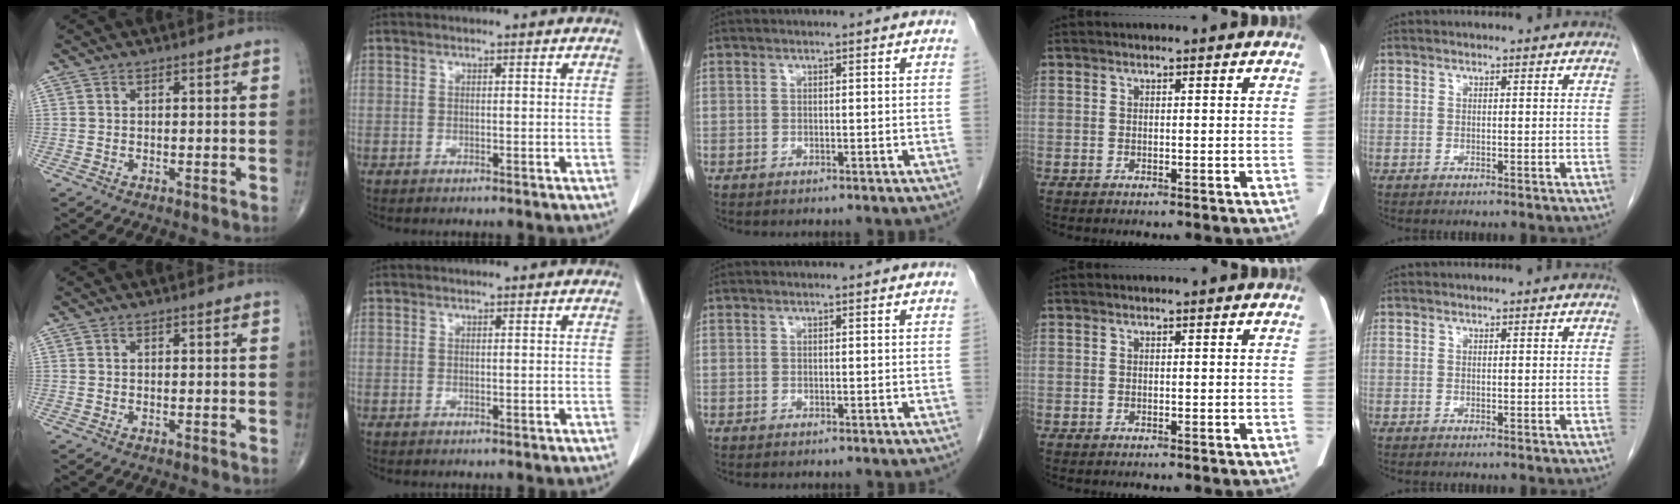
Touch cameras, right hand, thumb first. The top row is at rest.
{}